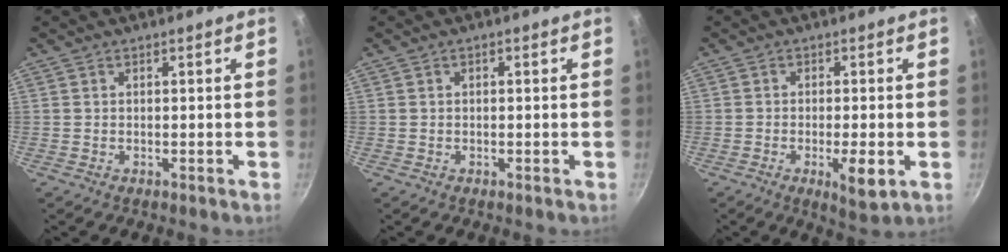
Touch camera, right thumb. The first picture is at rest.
{"total": 0.6, "force": [0.1, 0.3, 0.5], "torque": [-0.011, 0.006, 0.003]}
{"total": 5.9, "force": [-1.7, 1.5, 5.5], "torque": [-0.092, -0.002, -0.019]}